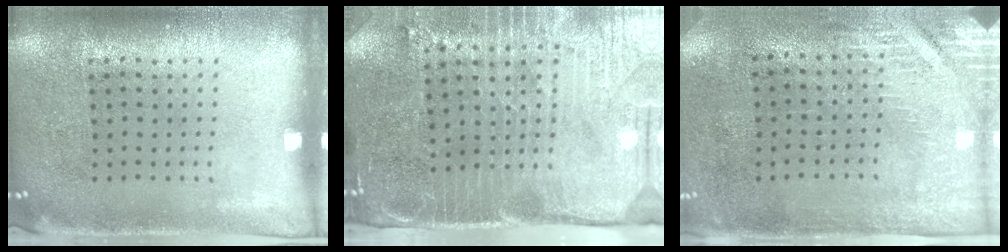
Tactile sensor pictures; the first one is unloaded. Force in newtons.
{"total": 4.4, "press": 3.7, "slide": 2.3}
{"total": 2.9, "press": 2.5, "slide": 1.4}